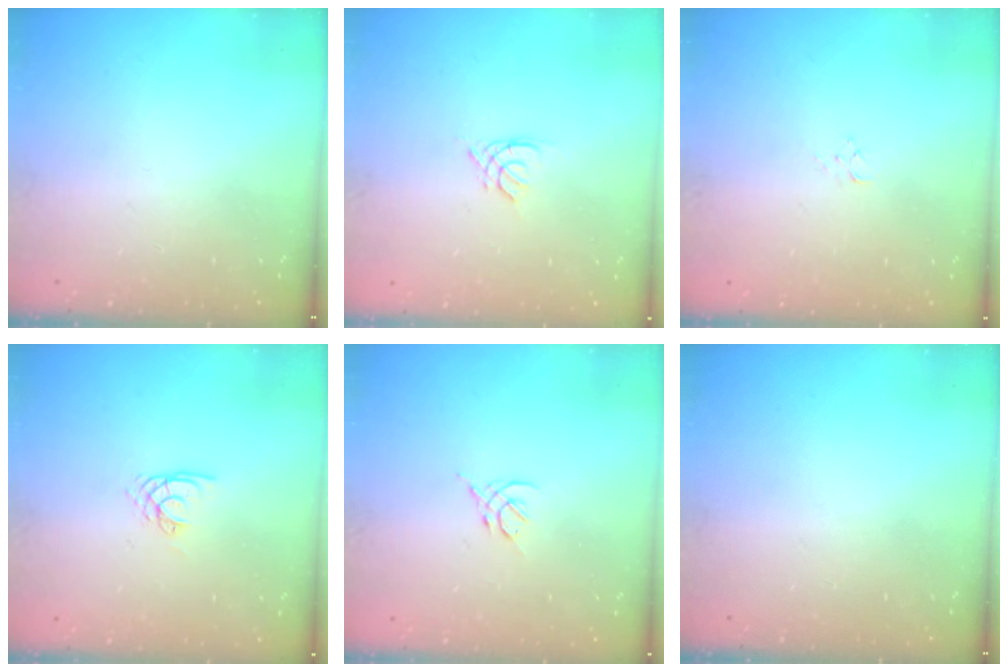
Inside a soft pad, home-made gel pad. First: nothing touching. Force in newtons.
{"total": 1.3, "press": 1.3, "slide": 0.3}
{"total": 2.9, "press": 2.9, "slide": 0.3}
{"total": 2.2, "press": 2.2, "slide": 0.2}
{"total": 3.1, "press": 3.0, "slide": 0.8}
{"total": 0.0}